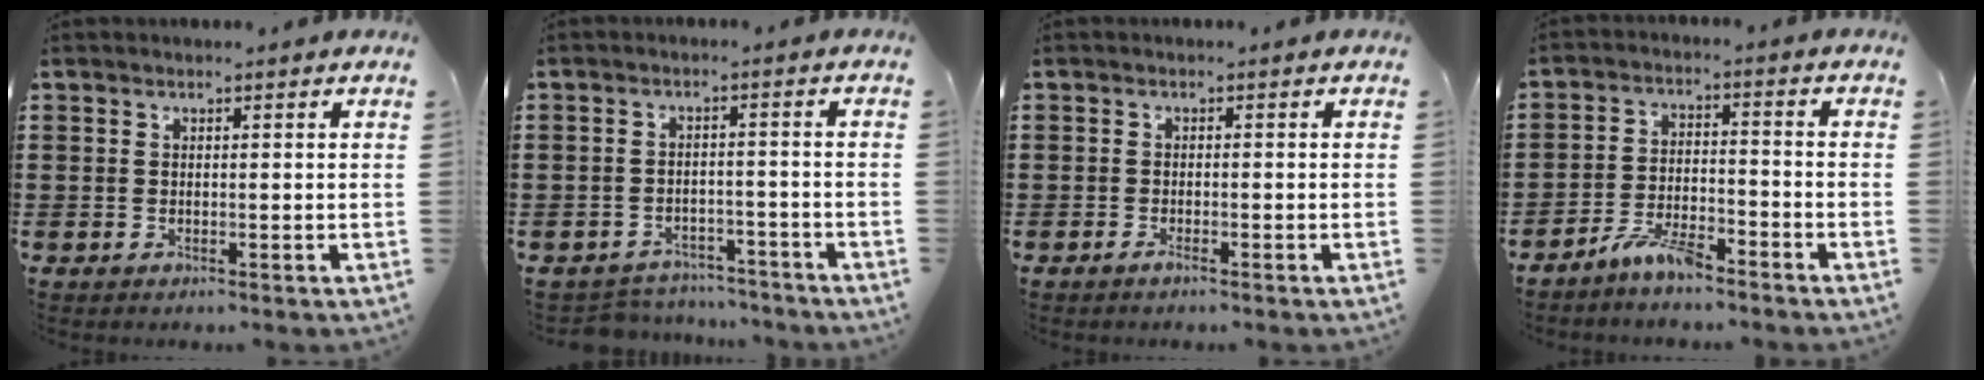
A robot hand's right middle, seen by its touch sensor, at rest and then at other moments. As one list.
[{"total": 3.9, "force": [-3.8, 0.7, -0.2], "torque": [-0.004, 0.004, -0.082]}, {"total": 1.0, "force": [-0.7, 0.0, 0.7], "torque": [-0.017, -0.006, -0.010]}, {"total": 5.4, "force": [-4.7, 0.9, 2.5], "torque": [-0.063, -0.001, -0.094]}]